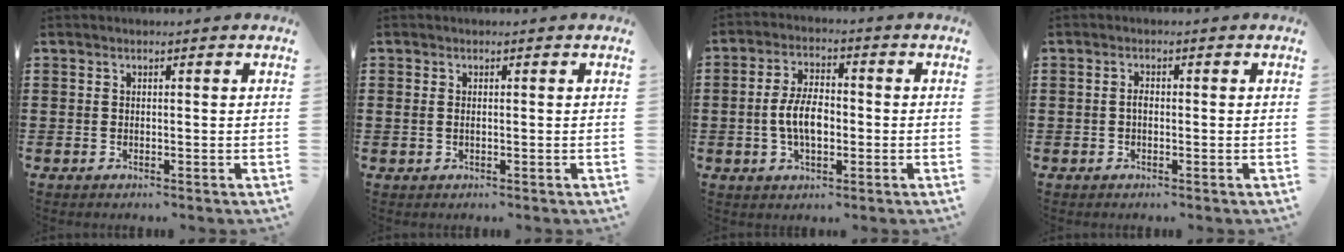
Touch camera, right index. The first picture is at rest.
{"total": 0.9, "force": [0.1, 0.5, 0.8], "torque": [-0.017, 0.004, 0.000]}
{"total": 6.5, "force": [-0.8, 3.3, 5.5], "torque": [-0.122, 0.002, -0.021]}
{"total": 1.3, "force": [-0.3, 0.6, 1.1], "torque": [-0.021, -0.001, -0.005]}